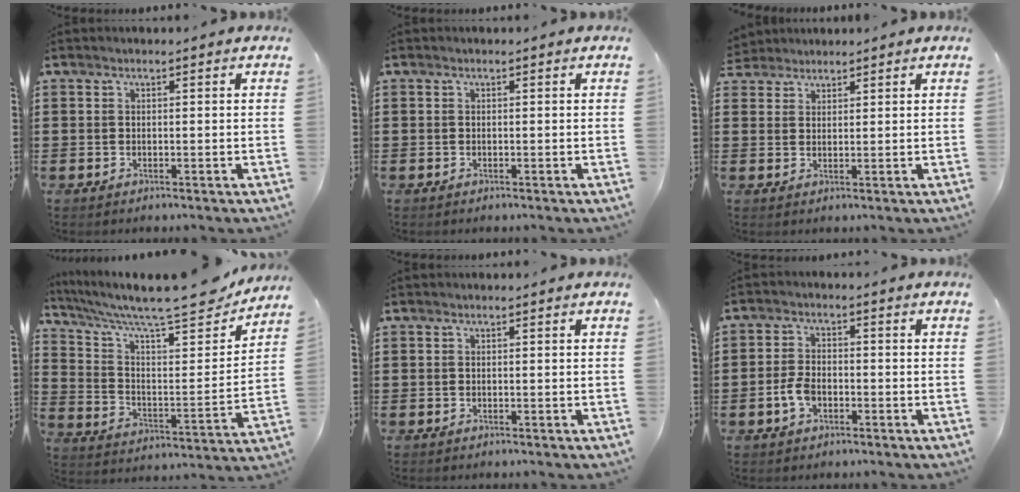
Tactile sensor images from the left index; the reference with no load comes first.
{"total": 0.0}
{"total": 2.3, "force": [2.0, 1.0, -0.3], "torque": [-0.005, 0.005, 0.040]}
{"total": 11.2, "force": [9.4, 1.8, 5.8], "torque": [-0.135, -0.061, 0.154]}
{"total": 0.0}
{"total": 3.8, "force": [-1.3, 2.2, 2.8], "torque": [-0.072, -0.004, -0.029]}